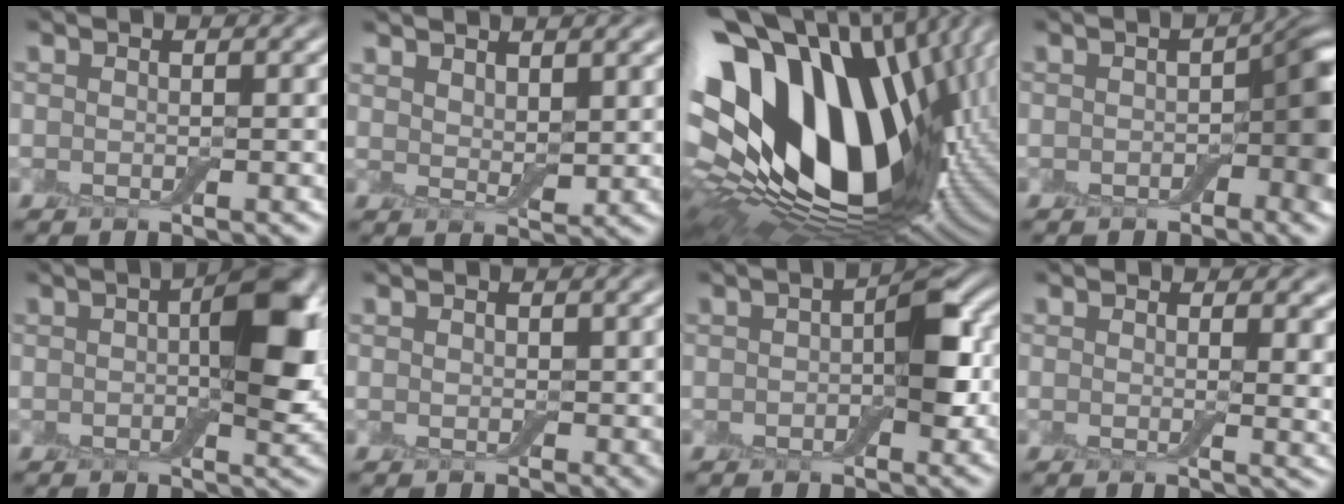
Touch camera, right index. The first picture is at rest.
{"total": 2.6, "force": [2.2, 1.0, 1.1], "torque": [-0.030, -0.001, 0.048]}
{"total": 21.4, "force": [2.7, 12.6, 17.1], "torque": [-0.314, -0.038, 0.057]}
{"total": 5.0, "force": [-0.8, 2.9, 4.0], "torque": [-0.038, 0.003, -0.018]}
{"total": 6.4, "force": [0.8, 2.8, 5.7], "torque": [-0.076, 0.008, 0.010]}
{"total": 1.0, "force": [0.4, 0.8, 0.3], "torque": [-0.002, -0.003, 0.008]}
{"total": 4.3, "force": [0.1, 2.3, 3.6], "torque": [-0.042, 0.006, -0.003]}
{"total": 3.3, "force": [0.8, 1.9, 2.6], "torque": [-0.038, -0.014, 0.016]}